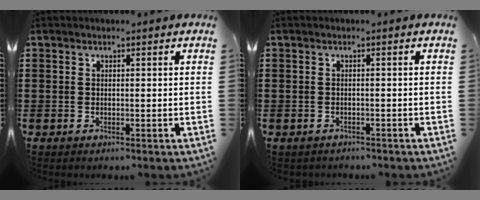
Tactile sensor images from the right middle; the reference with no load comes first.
{"total": 0.7, "force": [-0.7, 0.2, 0.0], "torque": [-0.002, 0.001, -0.015]}